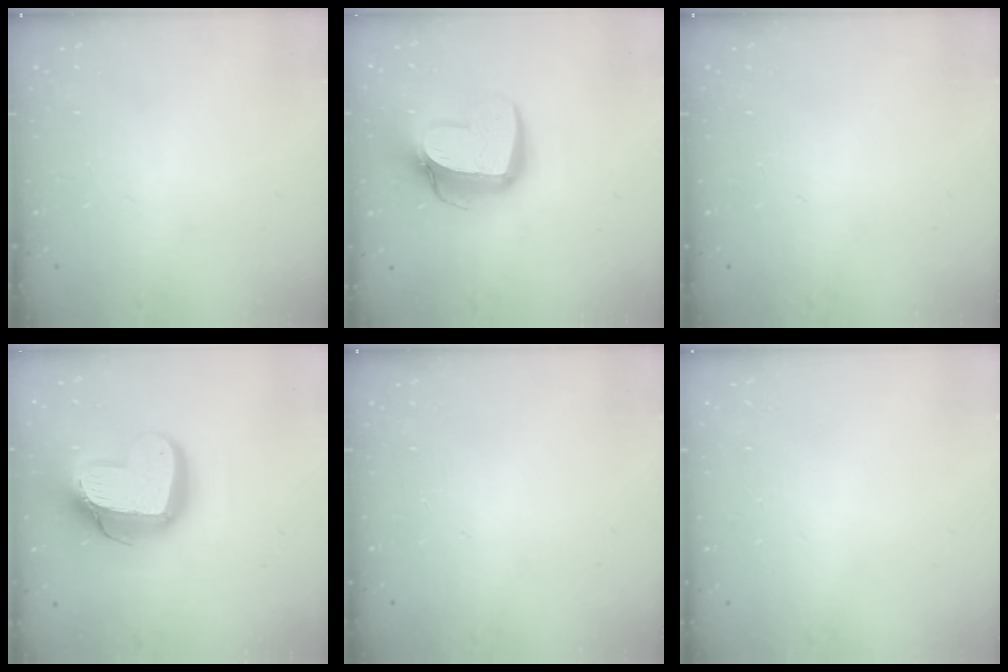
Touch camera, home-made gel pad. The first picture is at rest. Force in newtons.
{"total": 15.2, "press": 15.2, "slide": 1.4}
{"total": 0.0}
{"total": 21.9, "press": 21.8, "slide": 2.2}
{"total": 0.0}
{"total": 0.0}